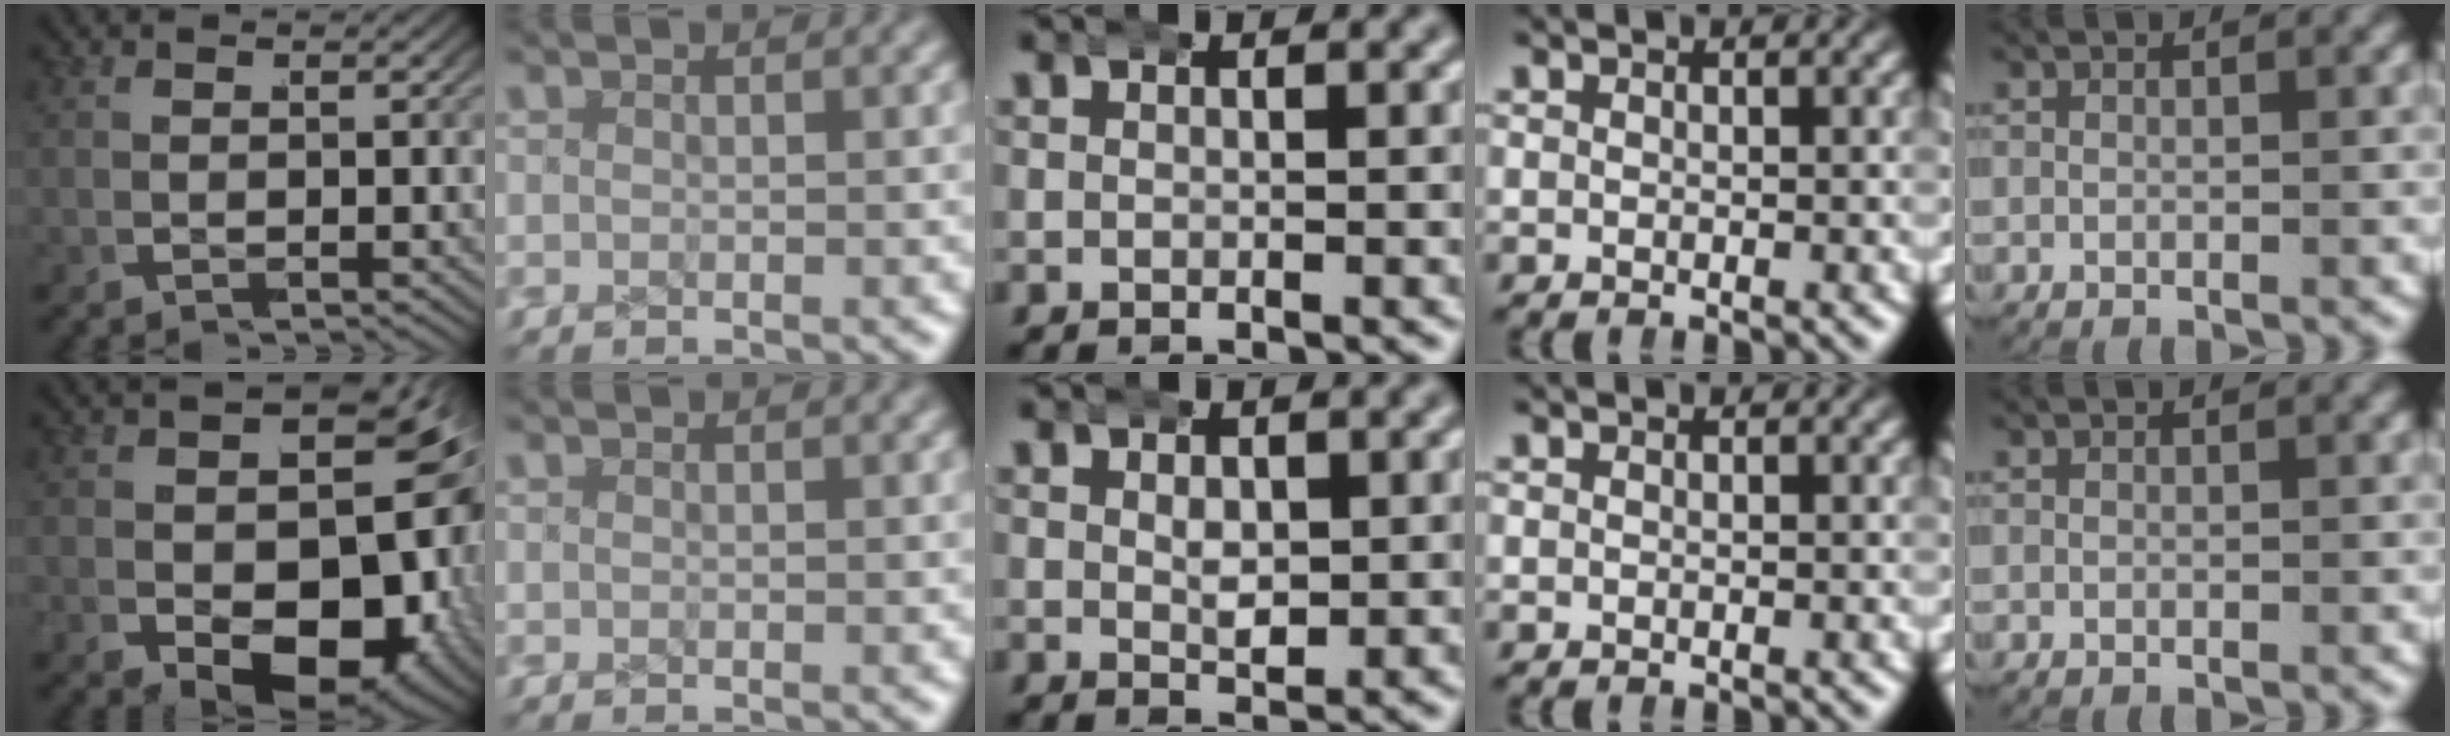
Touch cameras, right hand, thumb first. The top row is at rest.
{"thumb": {"total": 18.0, "force": [-1.1, 12.0, 13.3], "torque": [-0.225, -0.074, 0.007]}, "middle": {"total": 1.8, "force": [0.4, 1.1, 1.4], "torque": [-0.025, -0.013, 0.012]}}